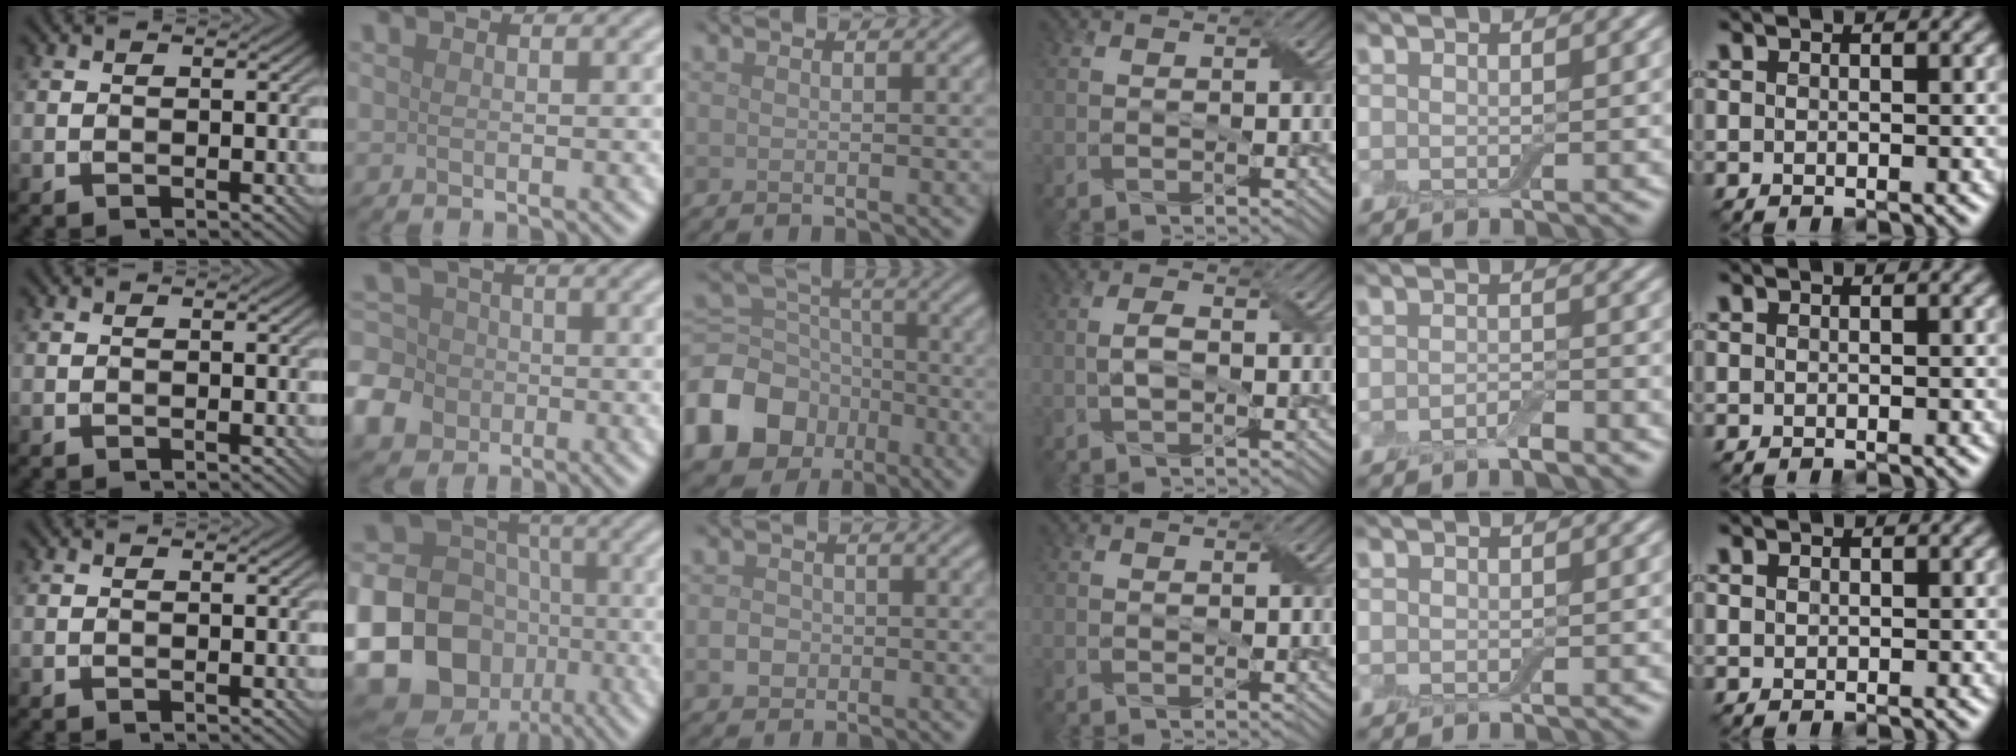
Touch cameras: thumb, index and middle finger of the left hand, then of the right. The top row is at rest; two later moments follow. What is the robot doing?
{"motion": "fold", "object": "aluminum foil"}